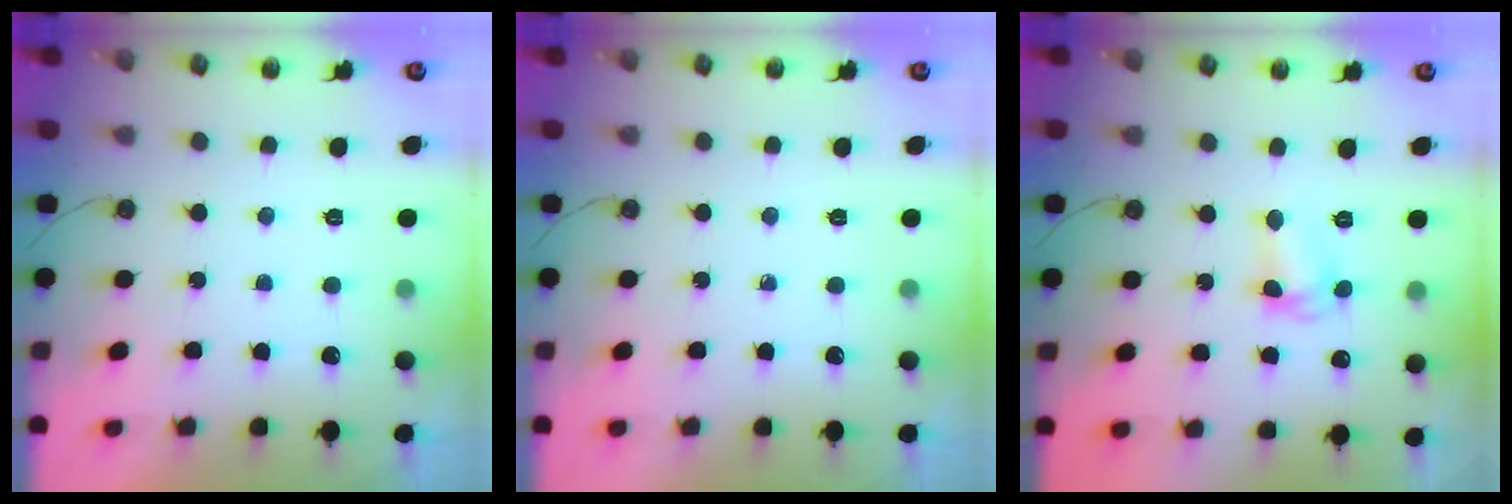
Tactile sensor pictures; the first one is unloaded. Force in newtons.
{"total": 0.0}
{"total": 5.0, "press": 5.0, "slide": 0.5}